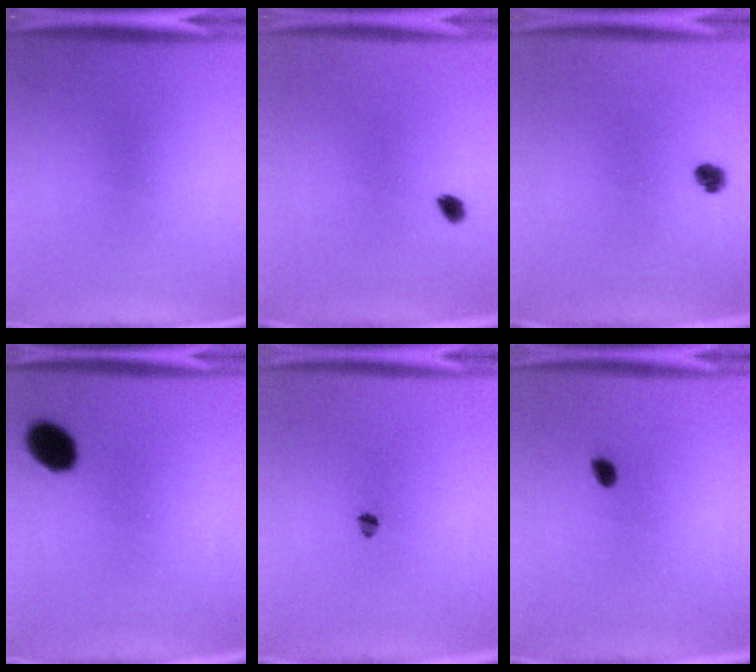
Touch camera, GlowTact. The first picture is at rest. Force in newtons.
{"total": 1.7}
{"total": 2.2}
{"total": 7.3}
{"total": 1.4}
{"total": 1.6}